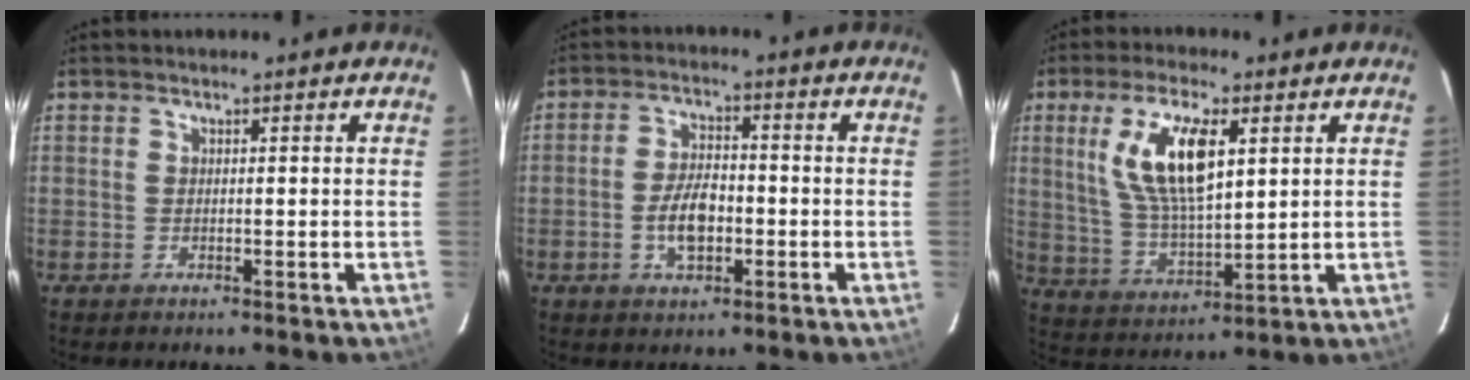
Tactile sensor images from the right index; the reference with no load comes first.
{"total": 6.9, "force": [-1.9, 3.6, 5.6], "torque": [-0.111, 0.006, -0.029]}
{"total": 13.3, "force": [4.3, 4.7, 11.6], "torque": [-0.225, 0.004, 0.092]}